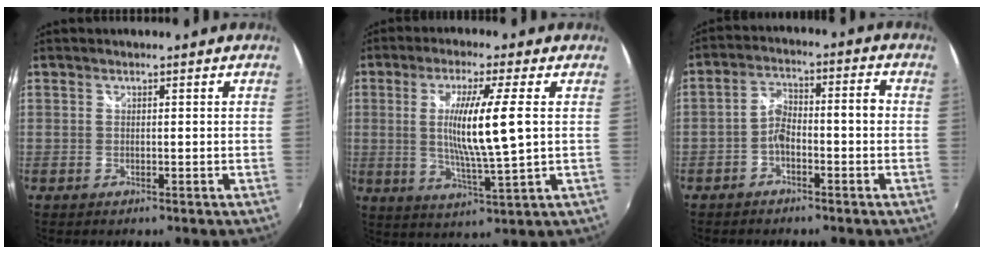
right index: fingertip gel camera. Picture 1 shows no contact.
{"total": 10.4, "force": [1.0, -0.7, 10.3], "torque": [-0.187, -0.016, 0.022]}
{"total": 5.2, "force": [-2.7, 1.9, 4.0], "torque": [-0.083, 0.015, -0.045]}